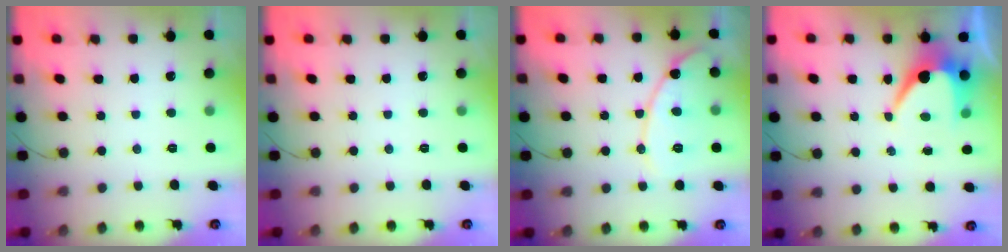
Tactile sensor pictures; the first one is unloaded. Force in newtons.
{"total": 0.0}
{"total": 12.5, "press": 12.5, "slide": 0.6}
{"total": 7.1, "press": 7.1, "slide": 0.6}